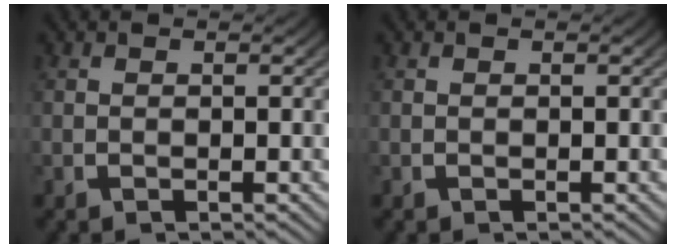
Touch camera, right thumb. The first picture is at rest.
{"total": 0.0}